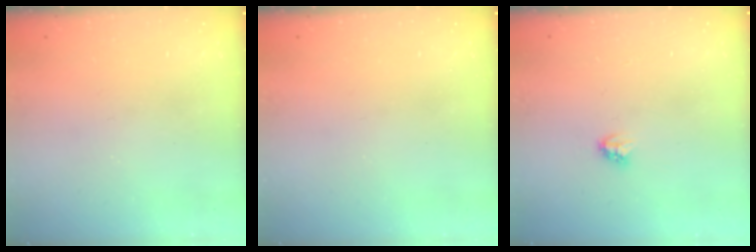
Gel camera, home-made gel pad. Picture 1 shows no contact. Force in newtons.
{"total": 0.0}
{"total": 2.7, "press": 2.7, "slide": 0.3}